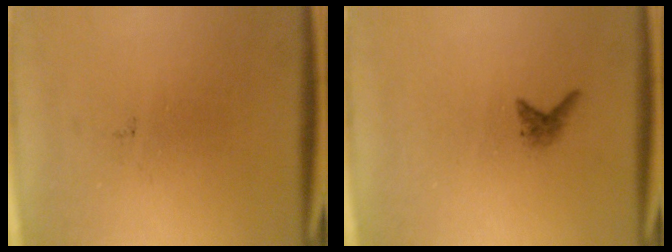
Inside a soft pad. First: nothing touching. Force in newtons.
{"total": 1.0}